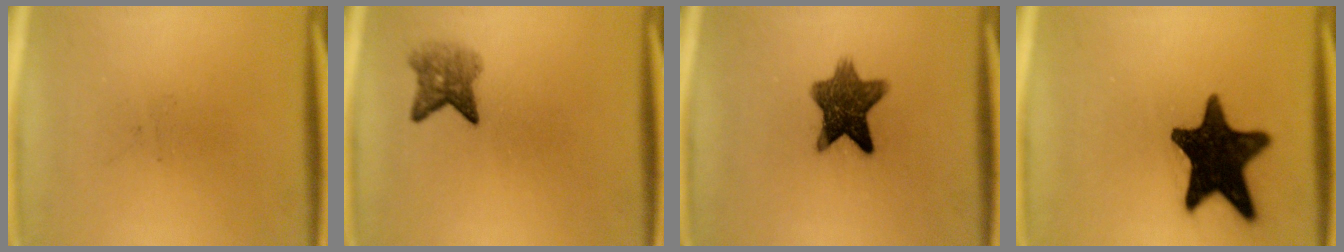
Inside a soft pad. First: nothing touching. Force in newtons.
{"total": 3.8}
{"total": 9.4}
{"total": 17.1}